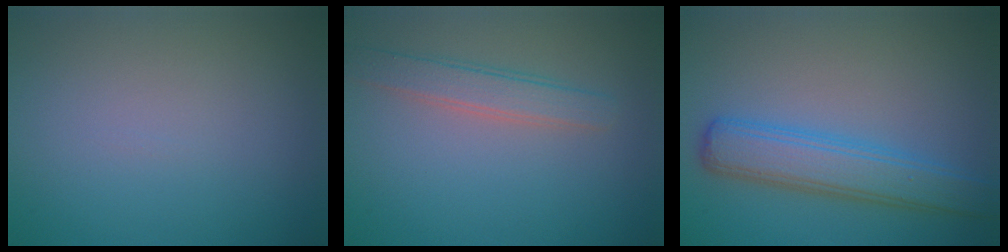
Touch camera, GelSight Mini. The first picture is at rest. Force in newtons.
{"total": 2.6, "press": 2.6, "slide": 0.1}
{"total": 5.1, "press": 5.1, "slide": 0.1}